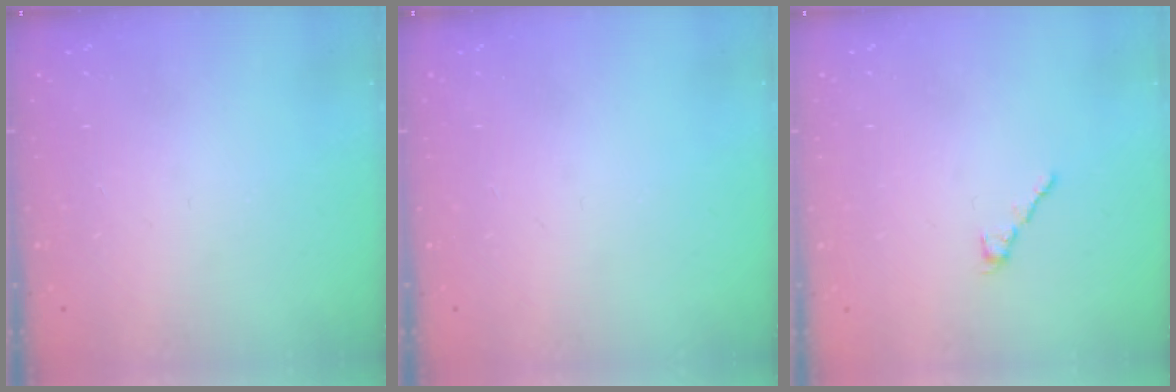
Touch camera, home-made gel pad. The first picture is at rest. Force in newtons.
{"total": 0.0}
{"total": 1.7, "press": 1.5, "slide": 0.6}